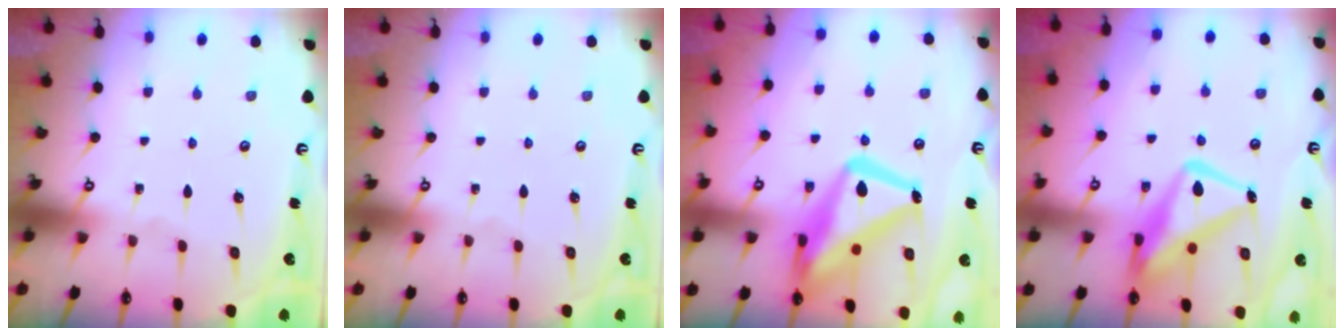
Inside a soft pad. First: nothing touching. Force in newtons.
{"total": 0.0}
{"total": 18.5, "press": 18.4, "slide": 1.8}
{"total": 14.7, "press": 14.6, "slide": 1.3}